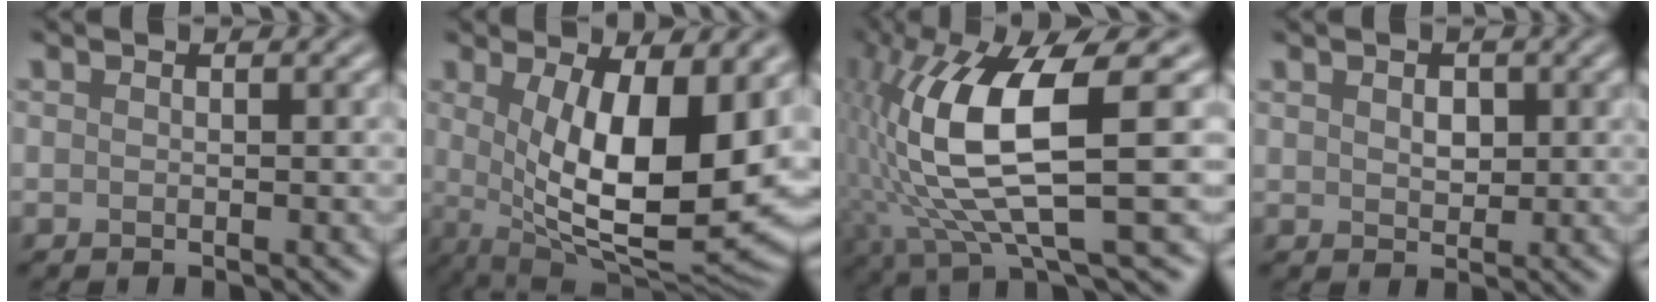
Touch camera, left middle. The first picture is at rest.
{"total": 12.9, "force": [0.9, 4.9, 11.9], "torque": [-0.178, -0.017, 0.022]}
{"total": 10.9, "force": [1.0, 2.8, 10.5], "torque": [-0.204, -0.002, 0.027]}
{"total": 1.4, "force": [0.7, 0.9, 0.8], "torque": [-0.014, 0.005, 0.019]}